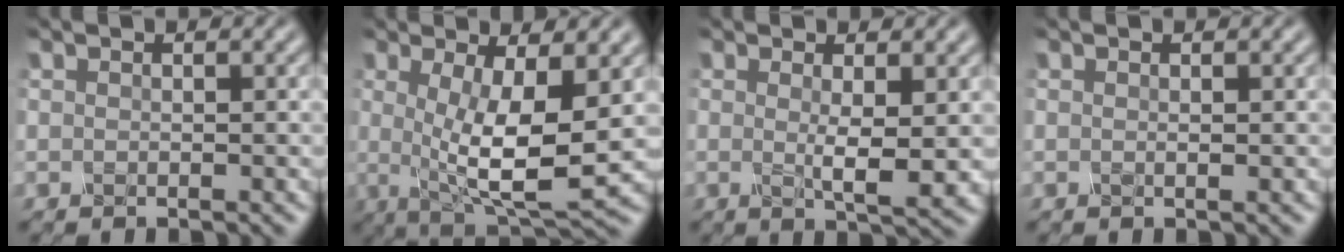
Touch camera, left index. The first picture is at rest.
{"total": 8.4, "force": [-0.2, 2.3, 8.0], "torque": [-0.136, -0.016, 0.002]}
{"total": 3.2, "force": [0.2, 0.5, 3.2], "torque": [-0.053, -0.012, 0.007]}
{"total": 0.6, "force": [0.1, 0.1, 0.6], "torque": [-0.008, 0.000, -0.001]}